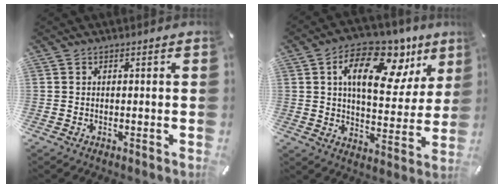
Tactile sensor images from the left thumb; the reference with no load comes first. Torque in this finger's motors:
{"motor_torque": [0.84, 0.48, 1.75, -1.02, 0.44]}